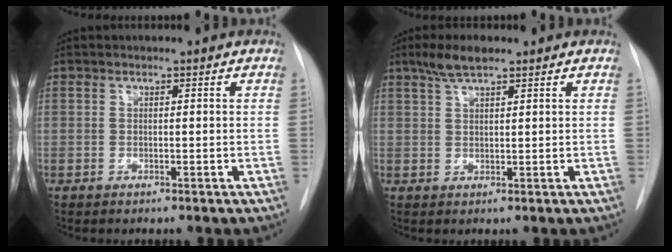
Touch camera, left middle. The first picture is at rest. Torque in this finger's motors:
{"motor_torque": [0.50, -0.47, 0.03, 0.03]}